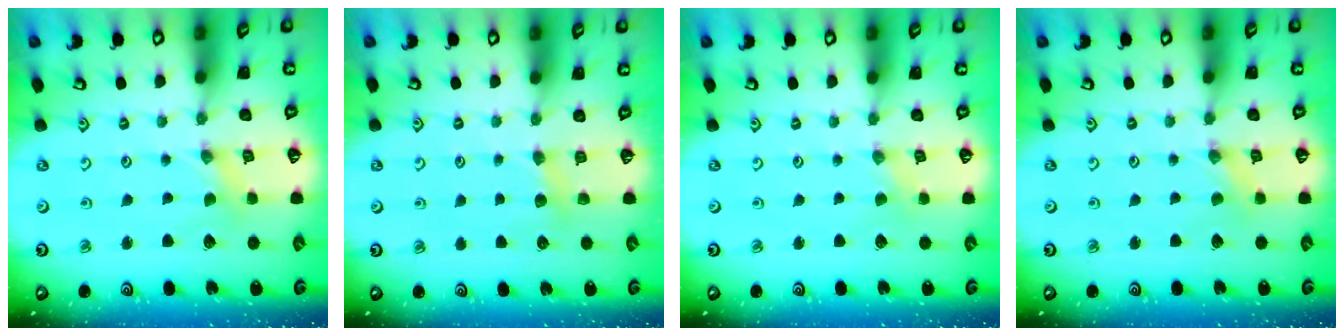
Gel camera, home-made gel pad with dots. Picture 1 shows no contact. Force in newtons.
{"total": 3.9, "press": 3.9, "slide": 0.6}
{"total": 0.0}
{"total": 0.0}